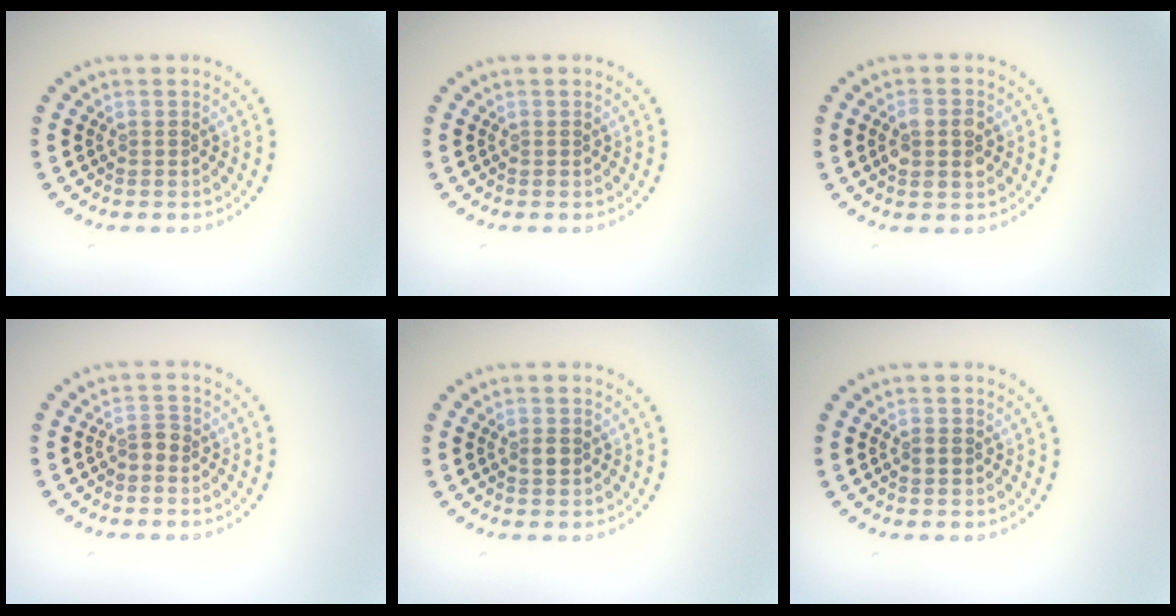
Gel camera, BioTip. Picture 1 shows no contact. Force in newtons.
{"total": 0.0}
{"total": 2.7, "press": 2.7, "slide": 0.2}
{"total": 1.2, "press": 1.0, "slide": 0.6}
{"total": 1.1, "press": 1.1, "slide": 0.1}
{"total": 1.2, "press": 1.2, "slide": 0.2}